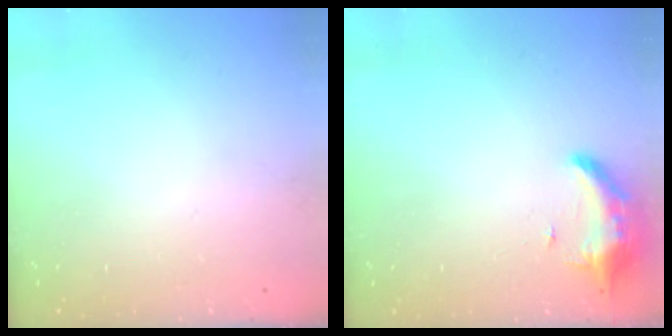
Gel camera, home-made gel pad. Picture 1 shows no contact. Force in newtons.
{"total": 8.2, "press": 8.1, "slide": 1.6}